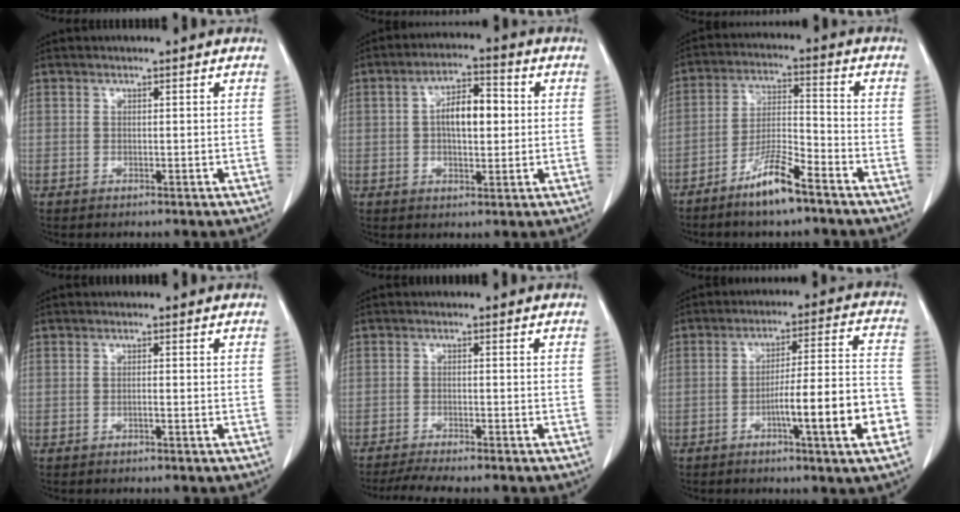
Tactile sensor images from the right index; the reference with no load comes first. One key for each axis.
{"total": 7.5, "fx": 0.6, "fy": 3.1, "fz": 6.8, "tx": -0.122, "ty": 0.016, "tz": 0.008}
{"total": 8.6, "fx": -6.1, "fy": 1.0, "fz": 6.0, "tx": -0.120, "ty": -0.010, "tz": -0.116}
{"total": 0.6, "fx": -0.3, "fy": 0.0, "fz": 0.5, "tx": -0.009, "ty": 0.001, "tz": -0.004}
{"total": 7.1, "fx": -6.2, "fy": 0.6, "fz": 3.4, "tx": -0.047, "ty": -0.010, "tz": -0.095}
{"total": 13.1, "fx": -4.8, "fy": 0.2, "fz": 12.2, "tx": -0.181, "ty": 0.007, "tz": -0.072}